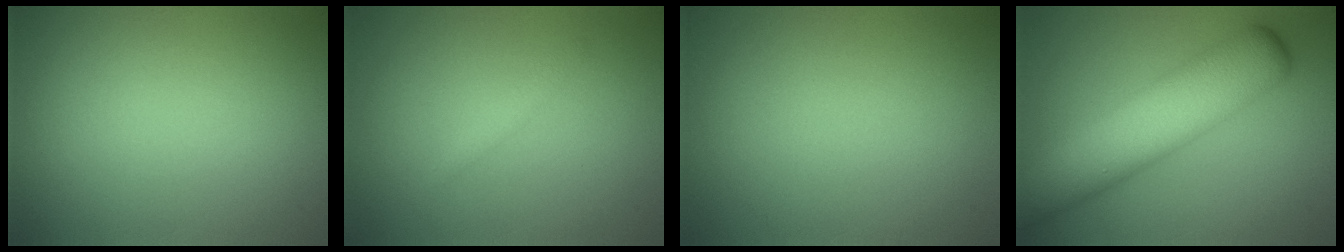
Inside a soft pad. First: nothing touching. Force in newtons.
{"total": 0.8, "press": 0.8, "slide": 0.1}
{"total": 0.0}
{"total": 8.6, "press": 8.6, "slide": 0.3}